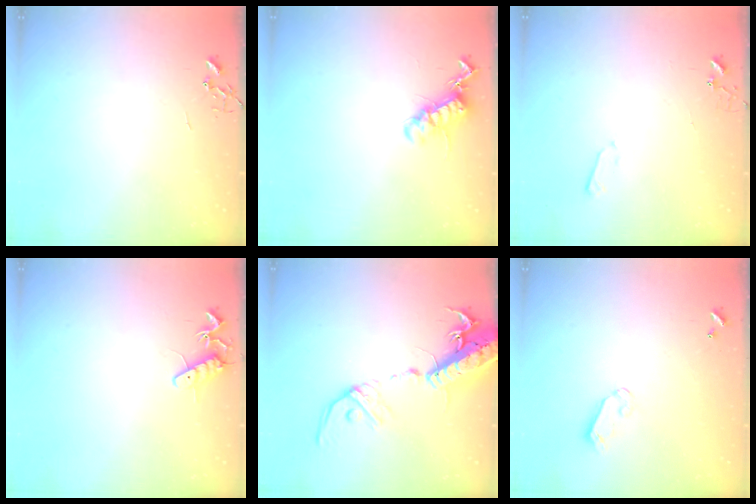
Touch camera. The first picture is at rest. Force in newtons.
{"total": 13.1, "press": 13.1, "slide": 0.2}
{"total": 3.4, "press": 3.4, "slide": 0.4}
{"total": 10.7, "press": 10.7, "slide": 0.3}
{"total": 22.8, "press": 22.5, "slide": 3.8}
{"total": 4.8, "press": 4.8, "slide": 0.5}